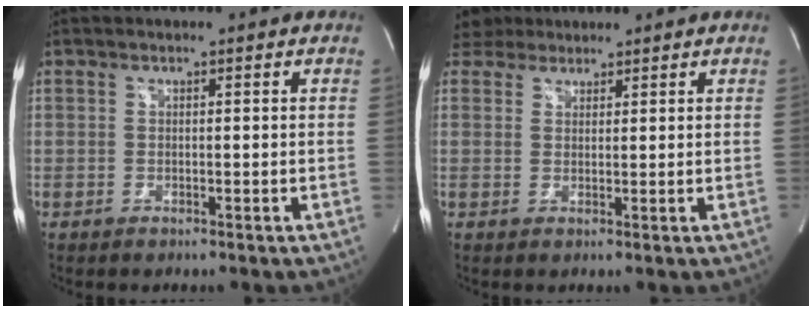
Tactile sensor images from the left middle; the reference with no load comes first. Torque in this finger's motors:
{"motor_torque": [0.00, 0.00, -0.07, -0.01]}